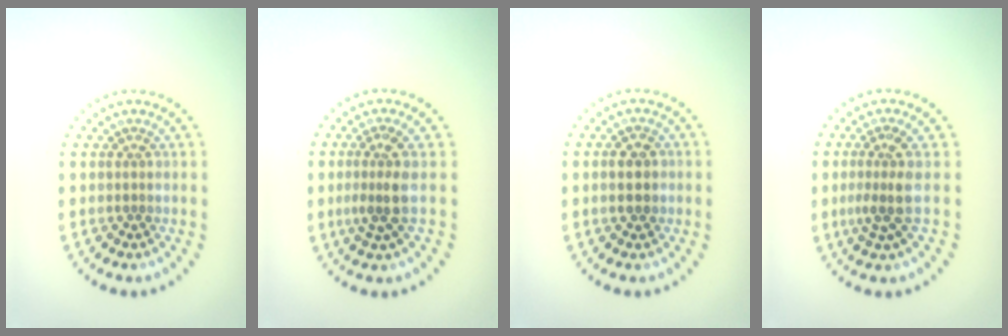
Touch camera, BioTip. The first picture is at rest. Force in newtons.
{"total": 2.6, "press": 2.2, "slide": 1.5}
{"total": 2.1, "press": 2.1, "slide": 0.1}
{"total": 2.7, "press": 2.0, "slide": 1.9}